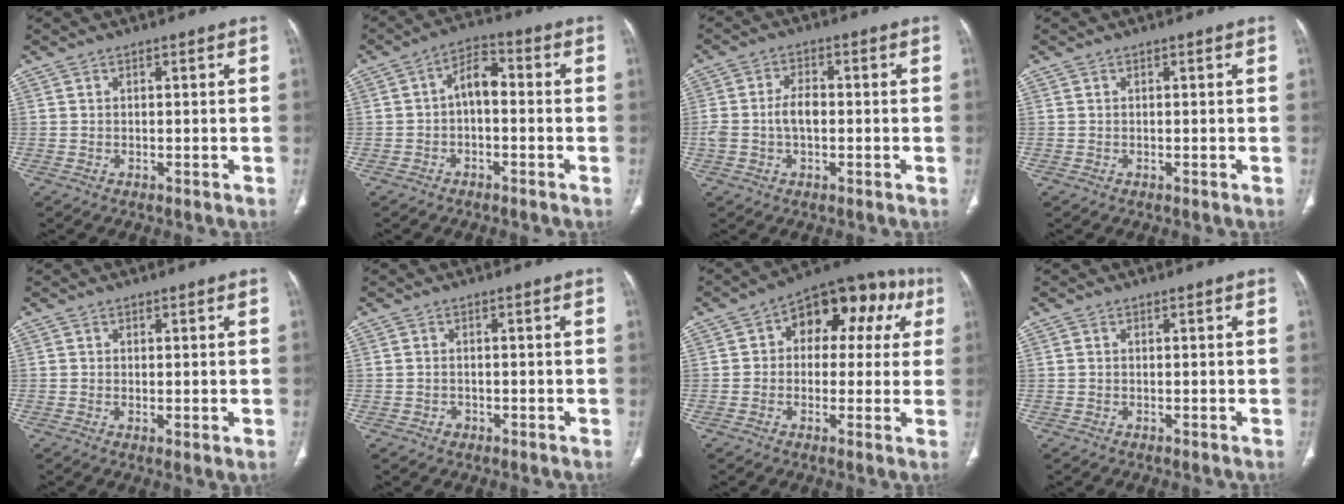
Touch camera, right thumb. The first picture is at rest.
{"total": 5.8, "force": [-0.7, 3.3, 4.8], "torque": [-0.071, 0.031, -0.023]}
{"total": 5.0, "force": [-0.6, 3.0, 4.0], "torque": [-0.084, 0.017, -0.012]}
{"total": 0.0}
{"total": 2.8, "force": [-0.4, 1.0, 2.6], "torque": [-0.048, -0.013, -0.007]}
{"total": 1.3, "force": [-0.6, 1.1, 0.3], "torque": [-0.001, 0.005, -0.009]}
{"total": 15.5, "force": [4.0, 10.1, 11.0], "torque": [-0.083, 0.039, 0.044]}
{"total": 0.0}